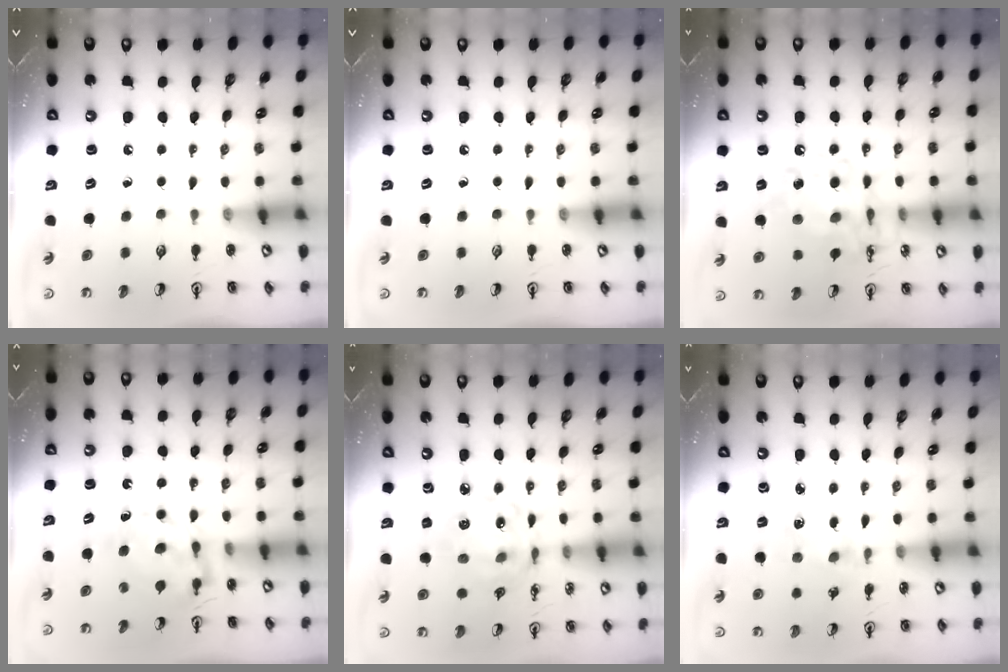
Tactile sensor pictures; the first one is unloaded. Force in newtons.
{"total": 0.0}
{"total": 12.8, "press": 12.7, "slide": 1.4}
{"total": 7.2, "press": 7.2, "slide": 0.1}
{"total": 13.8, "press": 13.8, "slide": 1.0}
{"total": 2.3, "press": 2.3, "slide": 0.5}